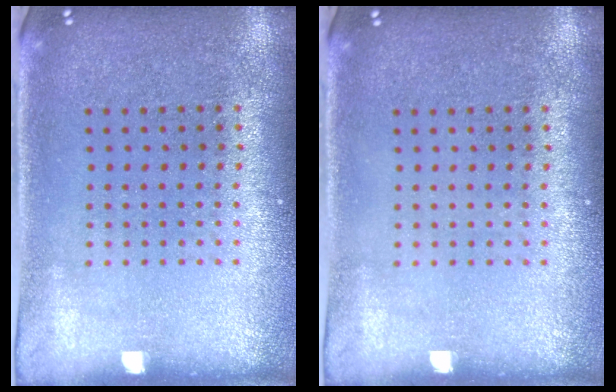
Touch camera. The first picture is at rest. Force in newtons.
{"total": 0.0}